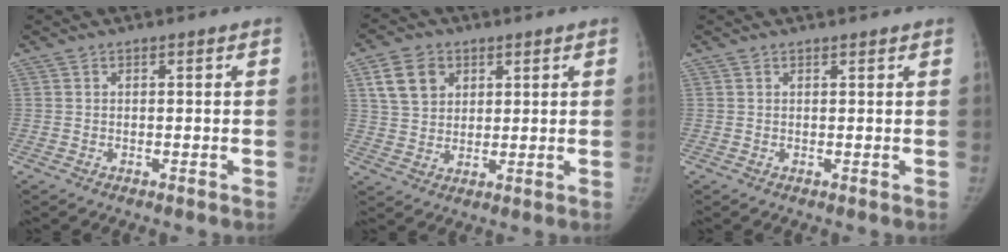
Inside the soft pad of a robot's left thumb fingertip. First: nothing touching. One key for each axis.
{"total": 7.9, "fx": 3.4, "fy": 5.9, "fz": 3.9, "tx": -0.048, "ty": -0.009, "tz": 0.066}
{"total": 1.4, "fx": 1.3, "fy": 0.1, "fz": 0.5, "tx": 0.000, "ty": 0.005, "tz": 0.021}